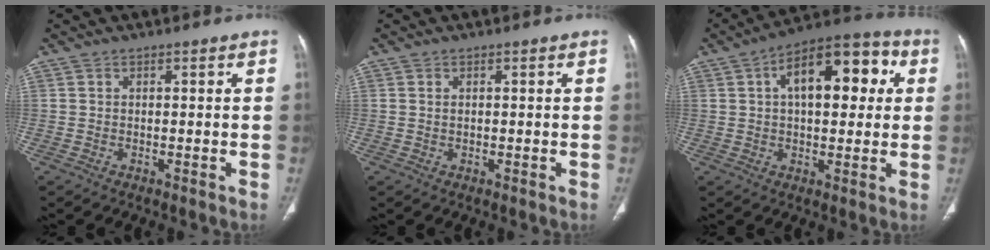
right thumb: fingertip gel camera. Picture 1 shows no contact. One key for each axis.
{"total": 0.6, "fx": 0.2, "fy": 0.3, "fz": 0.5, "tx": -0.012, "ty": 0.002, "tz": 0.007}
{"total": 16.7, "fx": 4.3, "fy": 8.5, "fz": 13.7, "tx": -0.165, "ty": 0.028, "tz": 0.056}